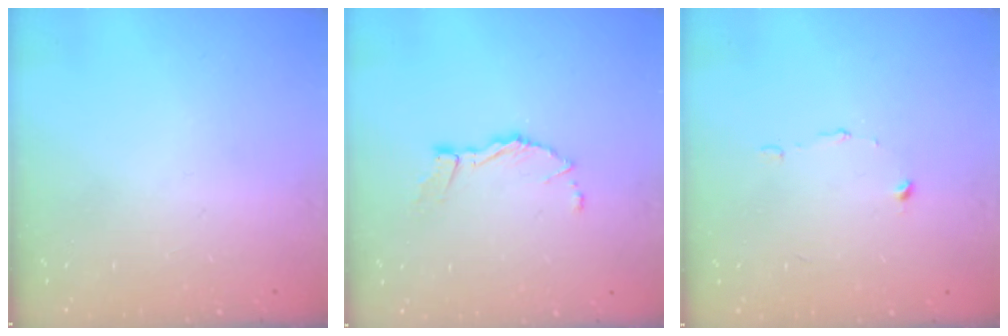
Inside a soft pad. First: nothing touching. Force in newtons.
{"total": 7.9, "press": 7.8, "slide": 0.6}
{"total": 4.9, "press": 4.8, "slide": 0.3}